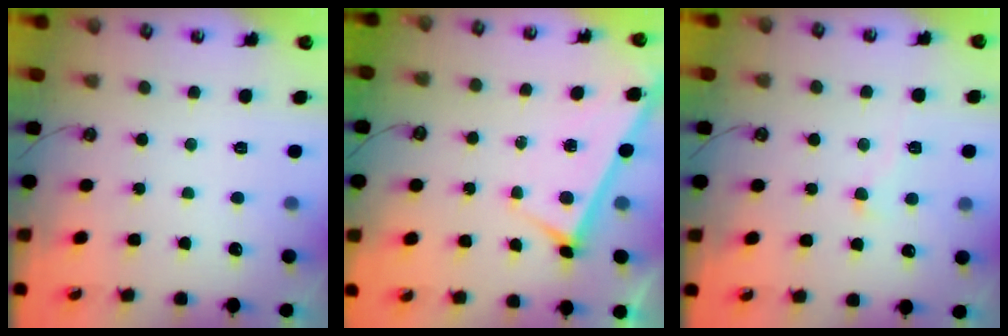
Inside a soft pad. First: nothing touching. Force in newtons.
{"total": 3.1, "press": 3.1, "slide": 0.3}
{"total": 0.8, "press": 0.7, "slide": 0.4}